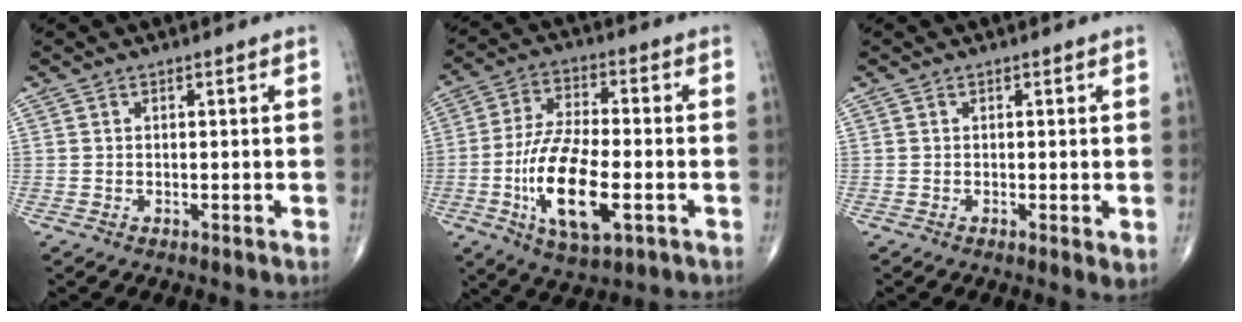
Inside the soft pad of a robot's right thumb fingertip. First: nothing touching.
{"total": 15.6, "force": [-4.3, 6.0, 13.7], "torque": [-0.262, 0.007, -0.073]}
{"total": 2.1, "force": [-0.2, 0.4, 2.0], "torque": [-0.034, -0.010, -0.005]}